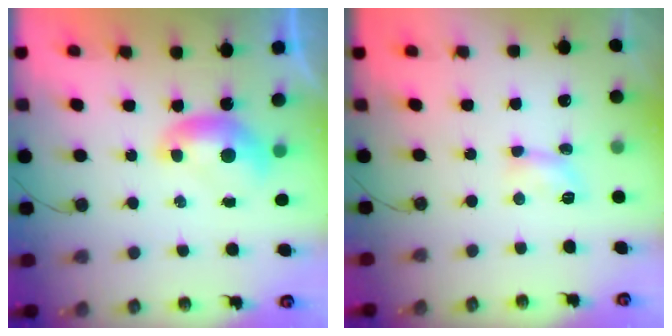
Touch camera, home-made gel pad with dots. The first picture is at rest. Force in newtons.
{"total": 2.9, "press": 2.9, "slide": 0.5}